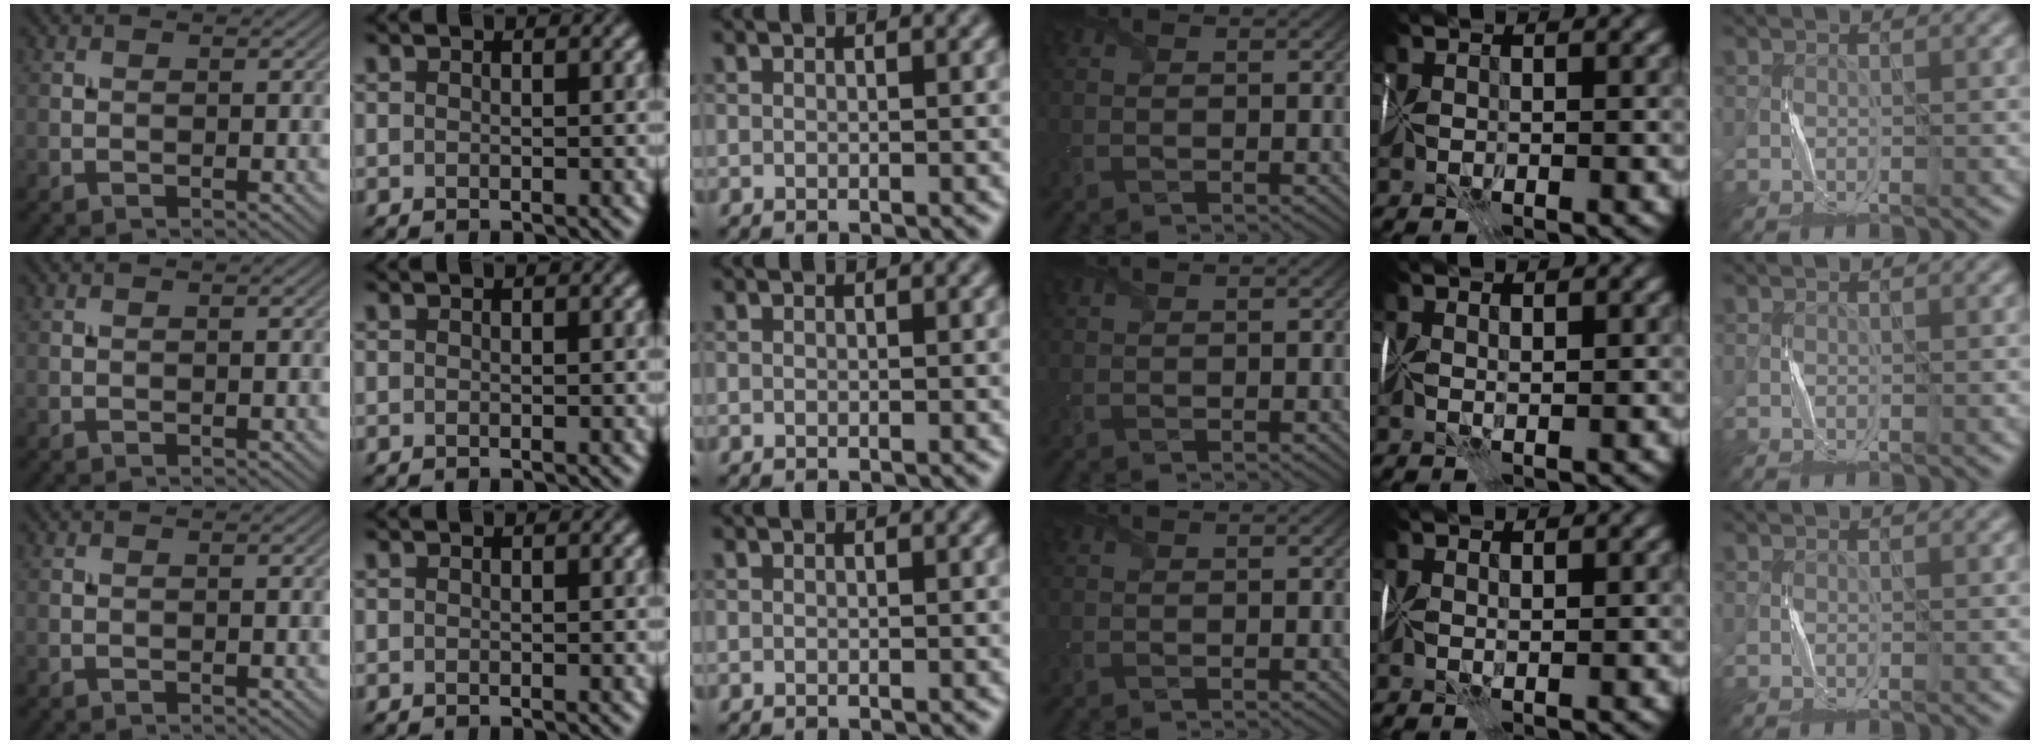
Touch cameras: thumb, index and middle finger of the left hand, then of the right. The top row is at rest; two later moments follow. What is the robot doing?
{"motion": "fold", "object": "handkerchief"}